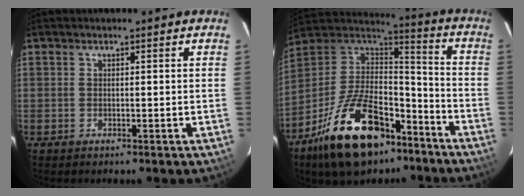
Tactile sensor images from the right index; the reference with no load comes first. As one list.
[{"total": 25.2, "force": [-15.0, 12.7, 15.7], "torque": [-0.308, 0.010, -0.239]}]